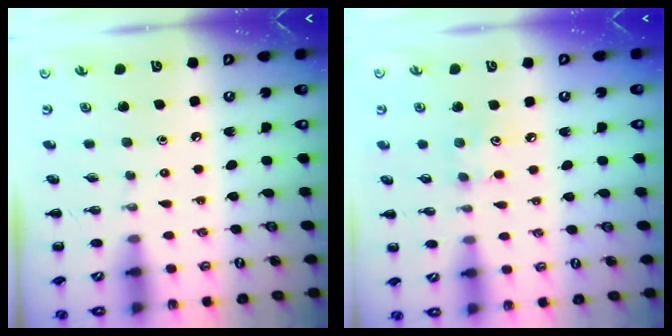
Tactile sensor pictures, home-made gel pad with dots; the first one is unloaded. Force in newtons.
{"total": 4.6, "press": 4.5, "slide": 1.1}